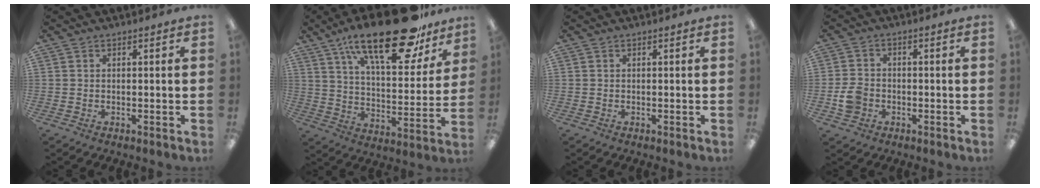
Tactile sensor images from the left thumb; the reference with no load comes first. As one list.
[{"total": 25.4, "force": [17.1, 9.3, 16.2], "torque": [-0.247, -0.101, 0.282]}, {"total": 0.0}, {"total": 4.6, "force": [-1.4, 3.8, 2.2], "torque": [-0.042, 0.007, -0.024]}]